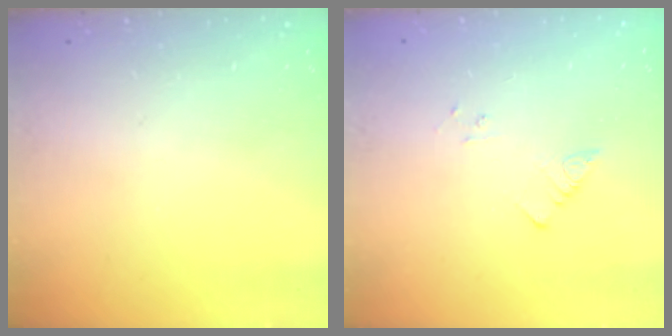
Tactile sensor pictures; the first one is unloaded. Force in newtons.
{"total": 5.3, "press": 5.2, "slide": 0.6}